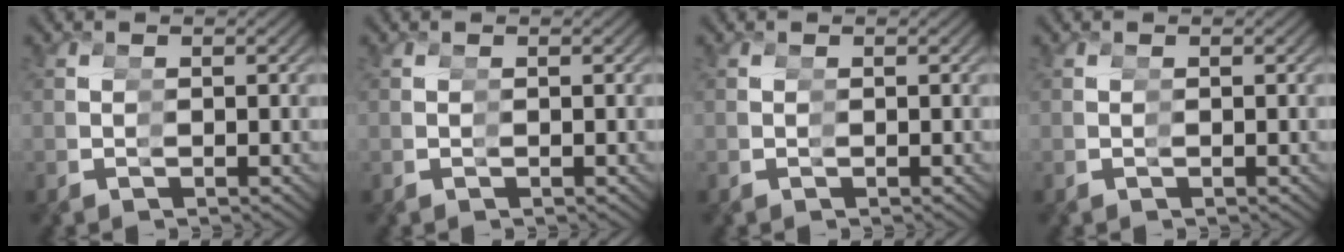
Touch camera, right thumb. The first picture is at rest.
{"total": 0.0}
{"total": 0.0}
{"total": 0.0}